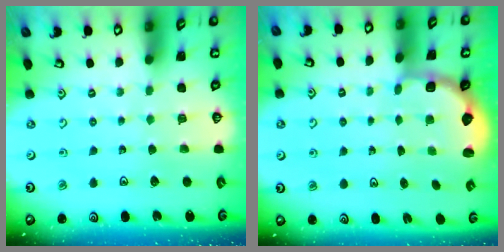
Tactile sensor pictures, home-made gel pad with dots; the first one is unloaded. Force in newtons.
{"total": 2.8, "press": 2.3, "slide": 1.5}